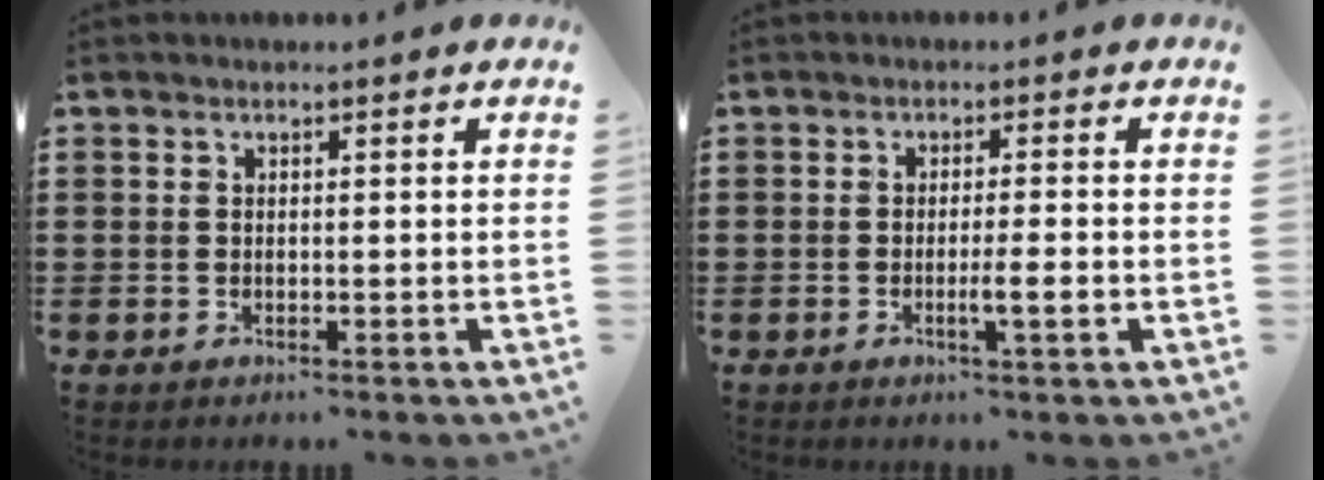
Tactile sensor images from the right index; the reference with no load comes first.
{"total": 3.7, "force": [-1.3, 0.0, 3.5], "torque": [-0.057, -0.008, -0.023]}